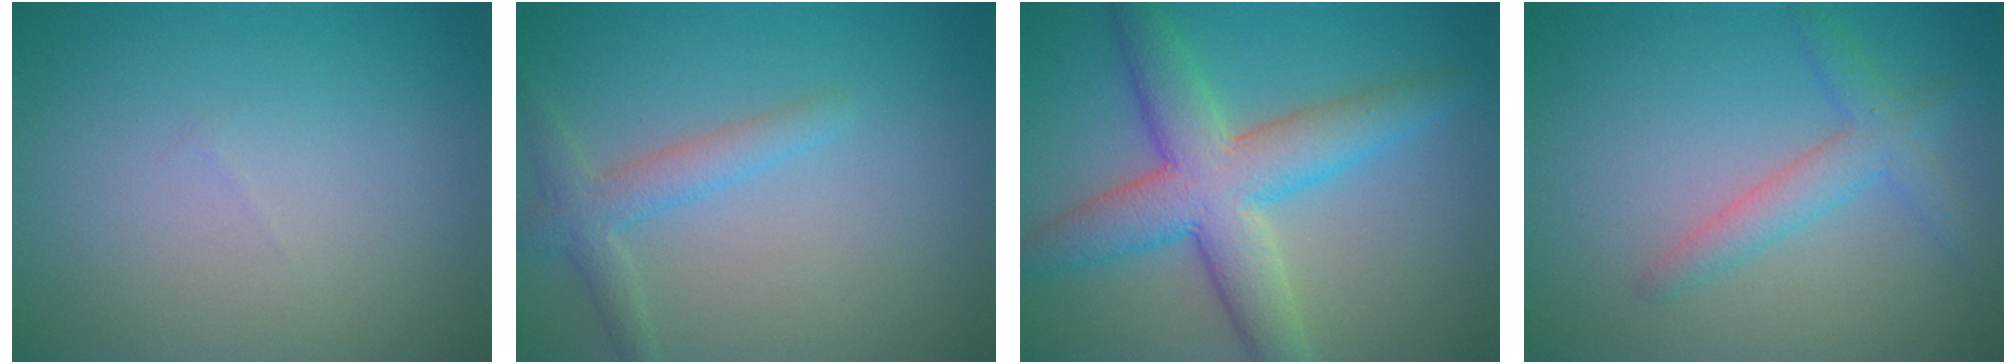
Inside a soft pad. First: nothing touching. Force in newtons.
{"total": 2.5, "press": 2.5, "slide": 0.1}
{"total": 7.6, "press": 7.6, "slide": 0.1}
{"total": 2.9, "press": 2.9, "slide": 0.1}